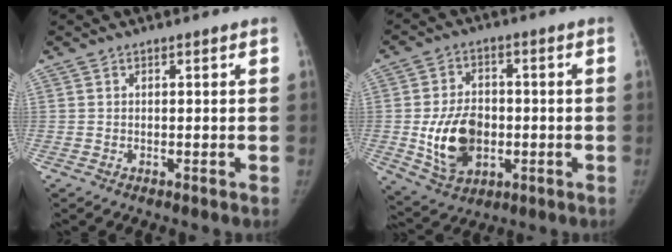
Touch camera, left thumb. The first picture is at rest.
{"total": 12.7, "force": [-1.7, 8.8, 9.0], "torque": [-0.135, 0.002, -0.018]}